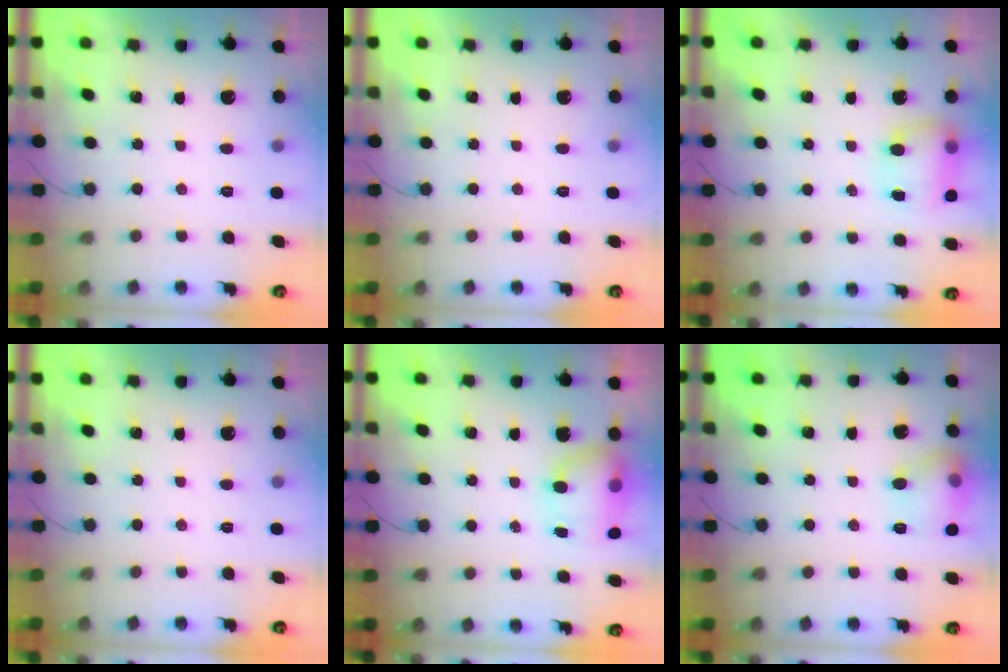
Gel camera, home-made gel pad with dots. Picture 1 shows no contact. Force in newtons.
{"total": 0.0}
{"total": 8.0, "press": 8.0, "slide": 0.5}
{"total": 0.0}
{"total": 12.3, "press": 9.5, "slide": 7.9}
{"total": 12.6, "press": 12.6, "slide": 1.0}